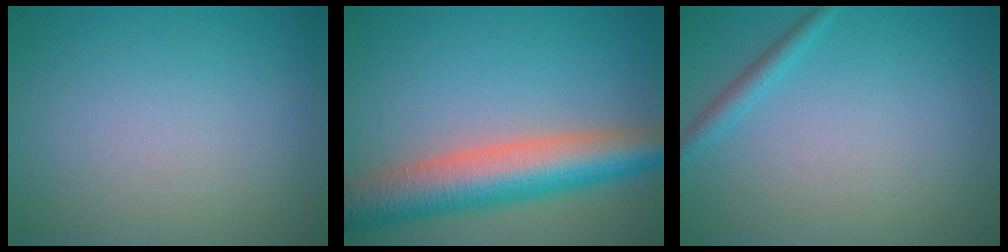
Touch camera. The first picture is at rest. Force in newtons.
{"total": 8.7, "press": 8.7, "slide": 0.5}
{"total": 1.4, "press": 1.4, "slide": 0.1}